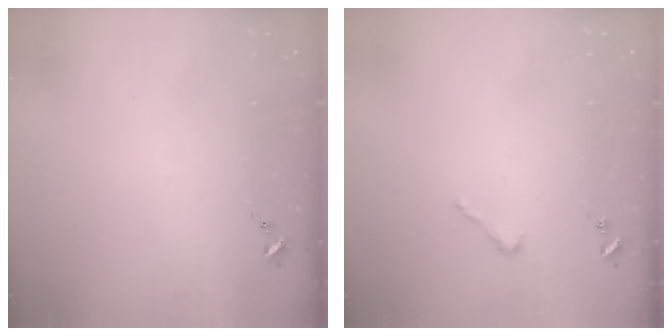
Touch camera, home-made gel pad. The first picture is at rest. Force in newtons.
{"total": 2.5, "press": 2.5, "slide": 0.2}